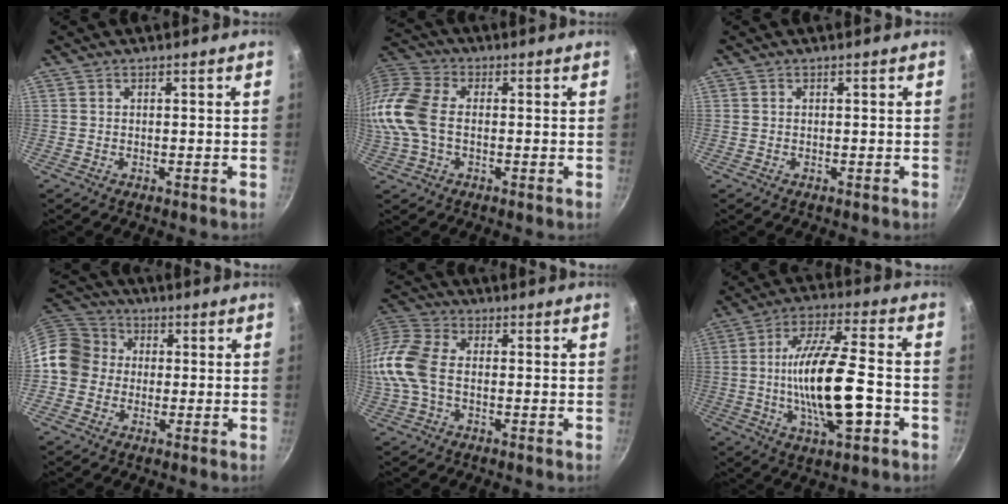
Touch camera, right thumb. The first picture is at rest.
{"total": 12.5, "force": [-0.5, 8.2, 9.4], "torque": [-0.198, 0.028, -0.026]}
{"total": 0.0}
{"total": 9.9, "force": [-0.1, 9.0, 4.1], "torque": [-0.041, 0.026, -0.024]}
{"total": 11.7, "force": [-0.9, 7.5, 8.9], "torque": [-0.188, 0.030, -0.038]}
{"total": 18.1, "force": [-3.5, 5.9, 16.8], "torque": [-0.288, 0.021, -0.066]}